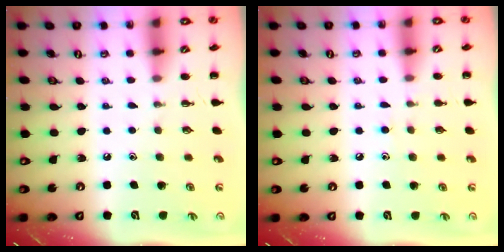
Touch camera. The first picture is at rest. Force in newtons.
{"total": 5.8, "press": 5.4, "slide": 2.1}